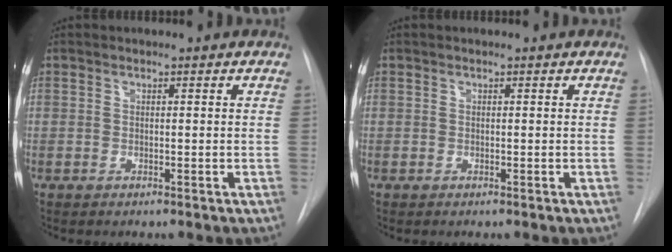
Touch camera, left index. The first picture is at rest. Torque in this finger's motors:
{"motor_torque": [-0.06, -0.03, 0.02, -0.01]}